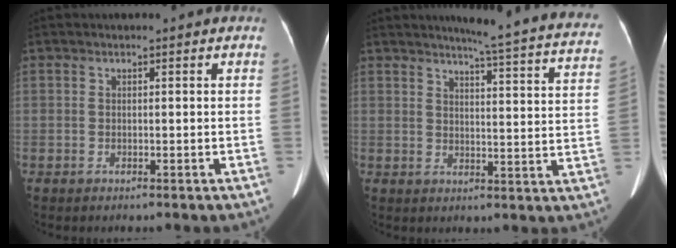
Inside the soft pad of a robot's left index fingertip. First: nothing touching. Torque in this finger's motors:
{"motor_torque": [-0.32, -1.29, 0.17, 0.01]}